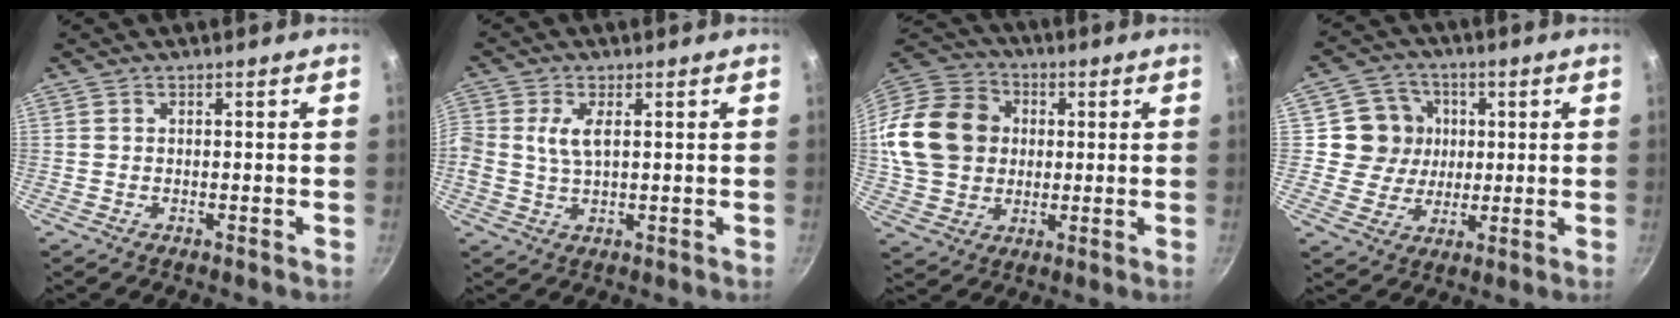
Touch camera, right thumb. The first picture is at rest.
{"total": 4.8, "force": [1.0, 2.5, 3.9], "torque": [-0.082, 0.006, 0.019]}
{"total": 18.4, "force": [1.9, 15.4, 10.0], "torque": [-0.170, 0.028, 0.033]}
{"total": 9.5, "force": [1.7, 9.1, 2.3], "torque": [-0.003, 0.001, 0.023]}